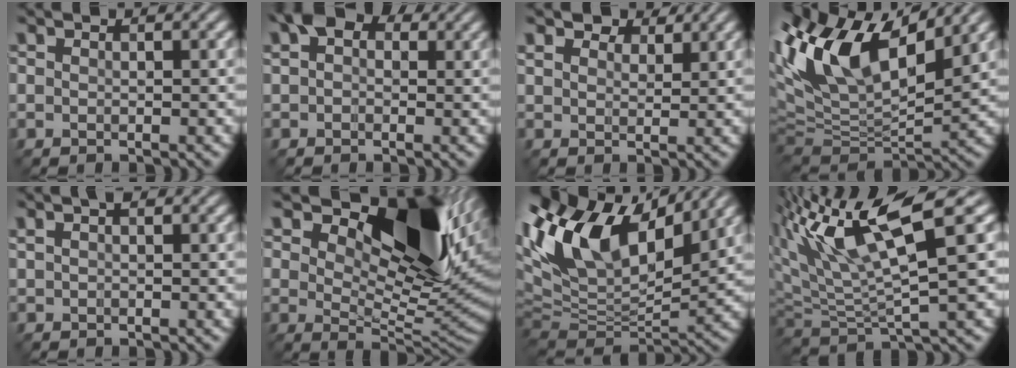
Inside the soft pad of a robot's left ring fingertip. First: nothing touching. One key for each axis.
{"total": 3.7, "fx": 1.7, "fy": 2.5, "fz": 2.1, "tx": -0.029, "ty": 0.009, "tz": 0.015}
{"total": 3.3, "fx": 2.7, "fy": 1.5, "fz": 1.1, "tx": -0.028, "ty": 0.005, "tz": 0.043}
{"total": 11.9, "fx": 4.8, "fy": 5.5, "fz": 9.4, "tx": -0.190, "ty": 0.016, "tz": 0.088}
{"total": 1.1, "fx": 0.6, "fy": 0.4, "fz": 0.8, "tx": -0.016, "ty": 0.005, "tz": 0.010}
{"total": 13.4, "fx": 6.9, "fy": 5.3, "fz": 10.2, "tx": -0.149, "ty": 0.002, "tz": 0.119}
{"total": 13.3, "fx": 5.9, "fy": 6.8, "fz": 9.9, "tx": -0.195, "ty": 0.028, "tz": 0.102}
{"total": 9.4, "fx": 4.4, "fy": 2.2, "fz": 8.0, "tx": -0.157, "ty": 0.009, "tz": 0.084}